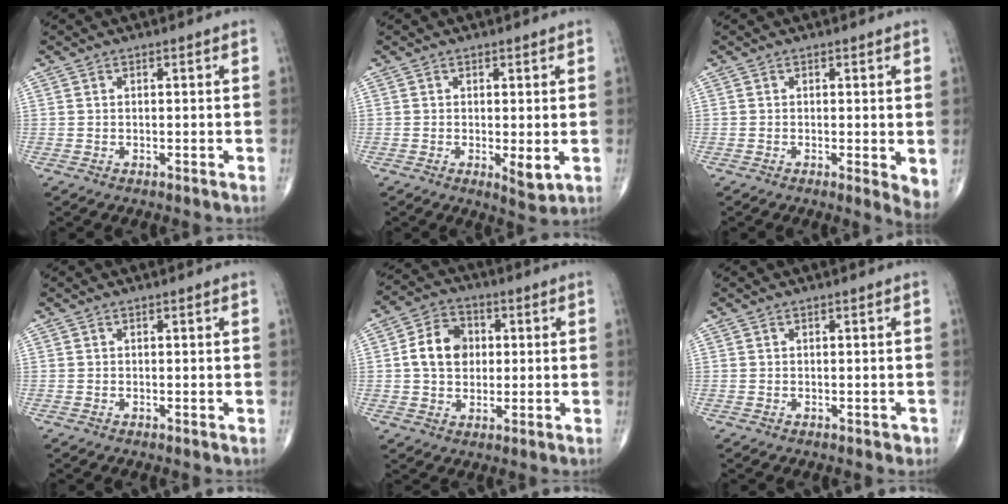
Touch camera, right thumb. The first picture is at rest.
{"total": 3.3, "force": [-0.3, 1.1, 3.1], "torque": [-0.046, -0.013, -0.001]}
{"total": 3.4, "force": [0.1, 1.1, 3.2], "torque": [-0.045, -0.012, -0.001]}
{"total": 0.0}
{"total": 9.5, "force": [1.0, 7.4, 5.8], "torque": [-0.079, 0.011, 0.010]}
{"total": 0.6, "force": [-0.1, 0.5, 0.3], "torque": [0.000, 0.001, 0.002]}